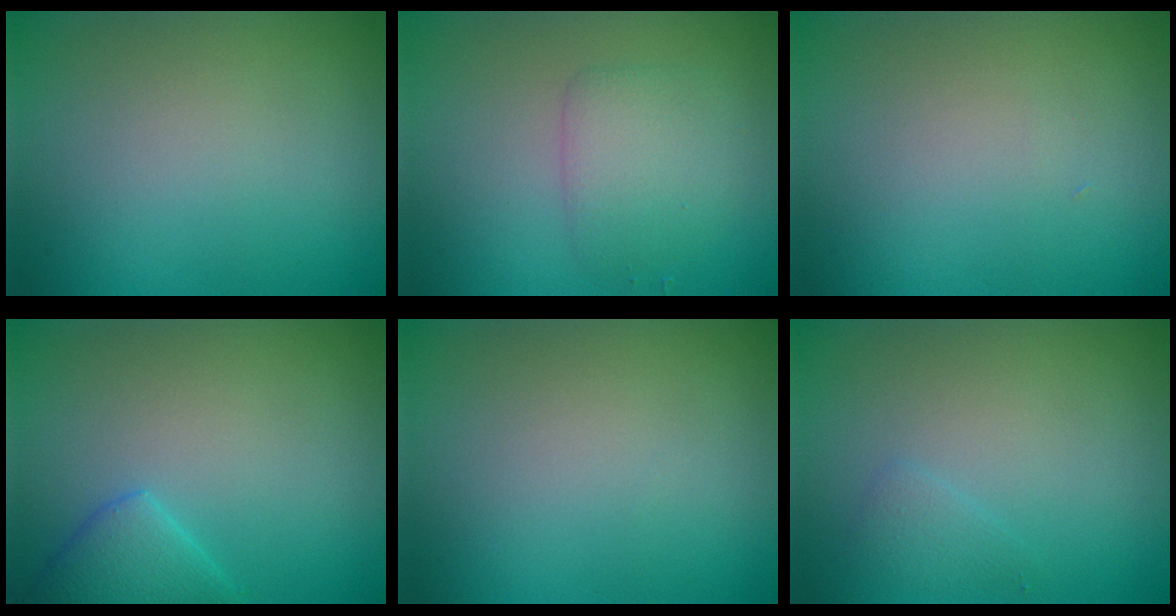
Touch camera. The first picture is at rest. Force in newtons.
{"total": 2.9, "press": 2.9, "slide": 0.0}
{"total": 0.0}
{"total": 2.8, "press": 2.8, "slide": 0.3}
{"total": 0.0}
{"total": 1.1, "press": 1.1, "slide": 0.1}